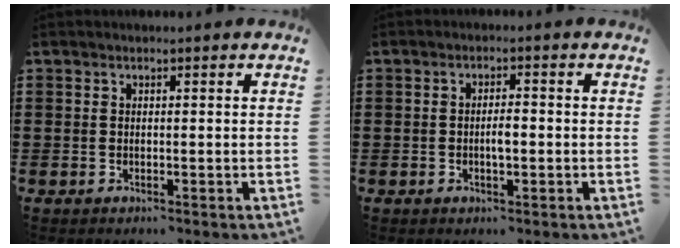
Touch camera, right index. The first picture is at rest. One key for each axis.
{"total": 2.5, "fx": -0.4, "fy": 0.8, "fz": 2.4, "tx": -0.044, "ty": 0.003, "tz": -0.008}